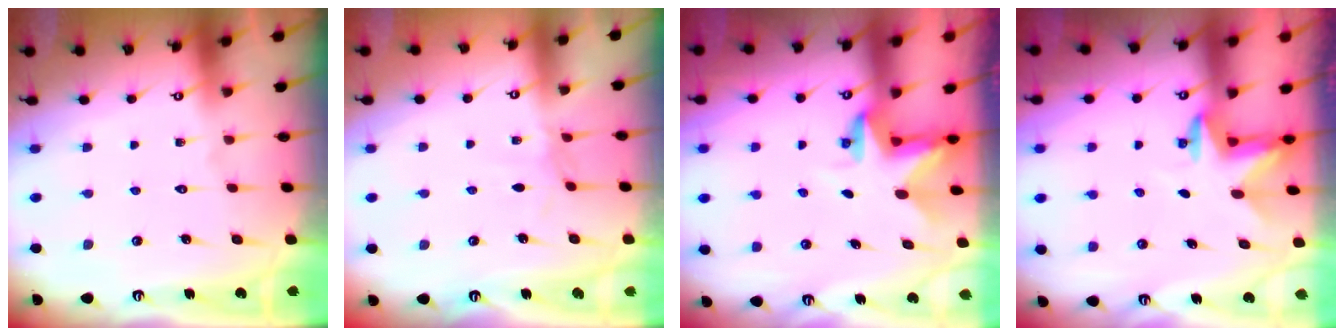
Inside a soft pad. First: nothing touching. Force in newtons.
{"total": 1.5, "press": 1.5, "slide": 0.4}
{"total": 3.0, "press": 3.0, "slide": 0.3}
{"total": 2.9, "press": 2.8, "slide": 0.7}